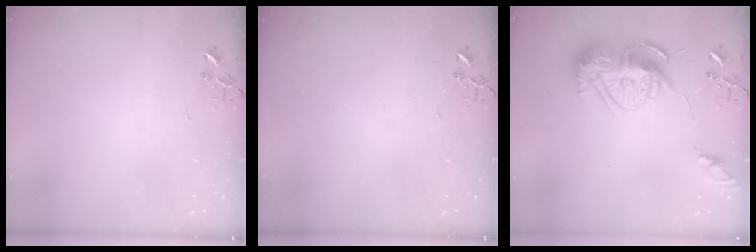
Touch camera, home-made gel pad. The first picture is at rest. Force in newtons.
{"total": 0.0}
{"total": 15.2, "press": 15.2, "slide": 1.4}